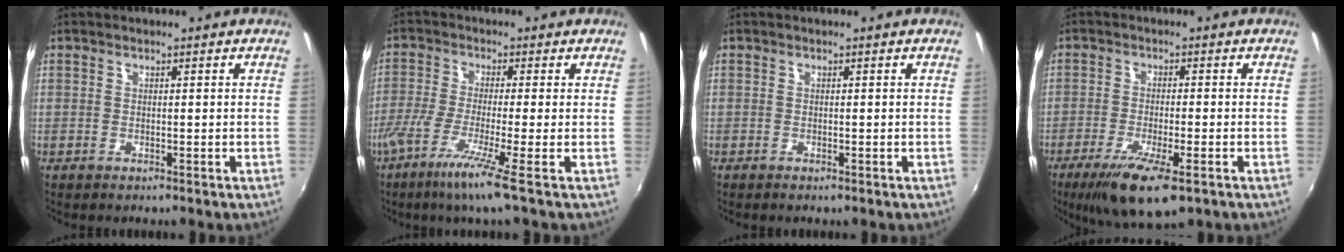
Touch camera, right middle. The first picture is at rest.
{"total": 8.0, "force": [-4.6, -1.0, 6.5], "torque": [-0.148, -0.020, -0.090]}
{"total": 0.0}
{"total": 10.4, "force": [-6.1, 2.2, 8.1], "torque": [-0.166, -0.035, -0.103]}